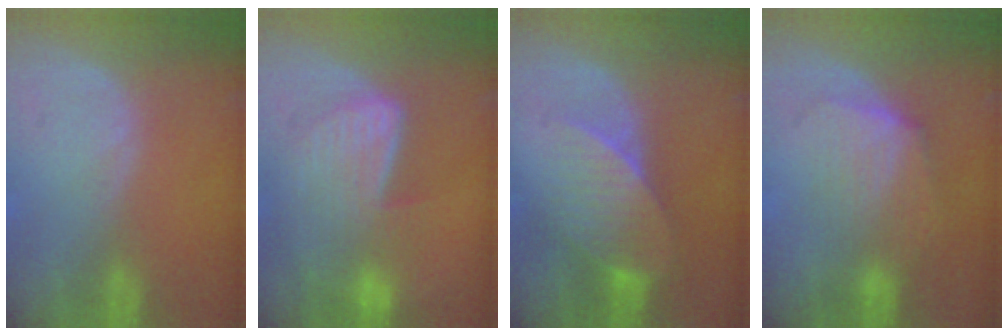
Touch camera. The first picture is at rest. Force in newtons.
{"total": 7.4, "press": 7.3, "slide": 1.6}
{"total": 7.2, "press": 6.6, "slide": 2.9}
{"total": 7.2, "press": 6.5, "slide": 3.0}